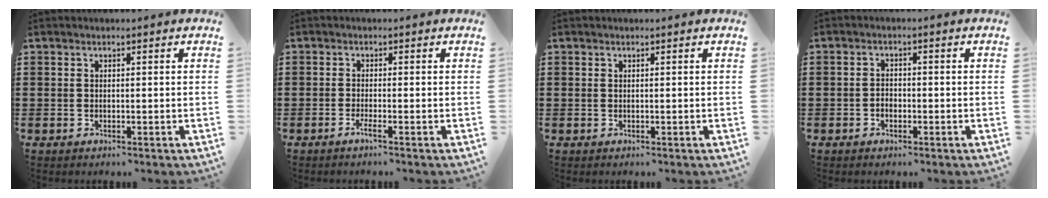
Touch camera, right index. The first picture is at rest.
{"total": 1.5, "force": [-1.0, -0.1, 1.1], "torque": [-0.027, -0.008, -0.021]}
{"total": 0.0}
{"total": 1.5, "force": [-0.8, 1.0, 0.8], "torque": [-0.016, 0.000, -0.017]}